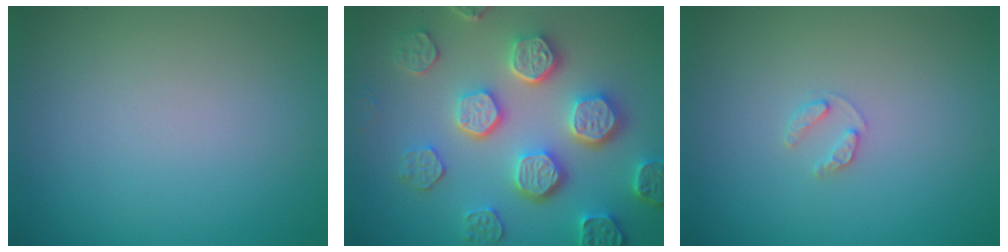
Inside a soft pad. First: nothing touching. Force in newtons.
{"total": 6.6, "press": 5.8, "slide": 3.1}
{"total": 1.1, "press": 1.1, "slide": 0.2}